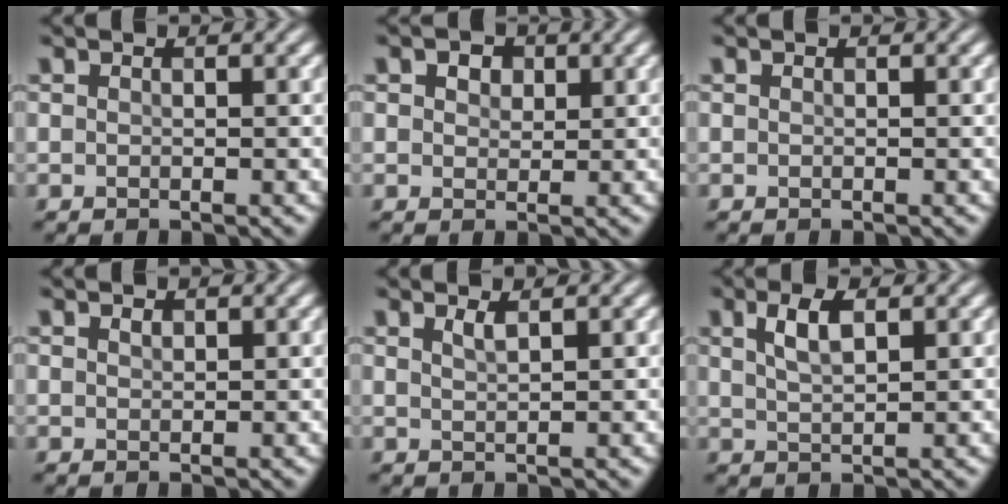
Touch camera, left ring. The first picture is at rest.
{"total": 2.5, "force": [1.4, 1.6, 1.3], "torque": [-0.018, 0.002, 0.011]}
{"total": 0.0}
{"total": 0.6, "force": [0.4, 0.3, 0.3], "torque": [-0.006, -0.001, 0.010]}
{"total": 1.3, "force": [0.8, 0.3, 0.9], "torque": [-0.012, 0.001, 0.013]}
{"total": 2.8, "force": [1.3, 1.0, 2.2], "torque": [-0.044, 0.005, 0.026]}